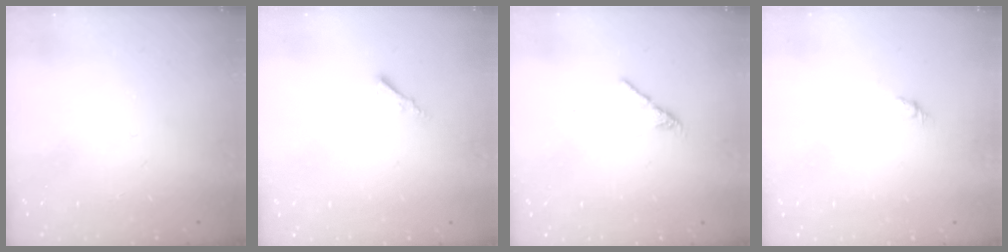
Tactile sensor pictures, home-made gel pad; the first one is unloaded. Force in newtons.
{"total": 1.8, "press": 1.7, "slide": 0.3}
{"total": 2.4, "press": 2.3, "slide": 0.8}
{"total": 3.0, "press": 2.9, "slide": 0.7}